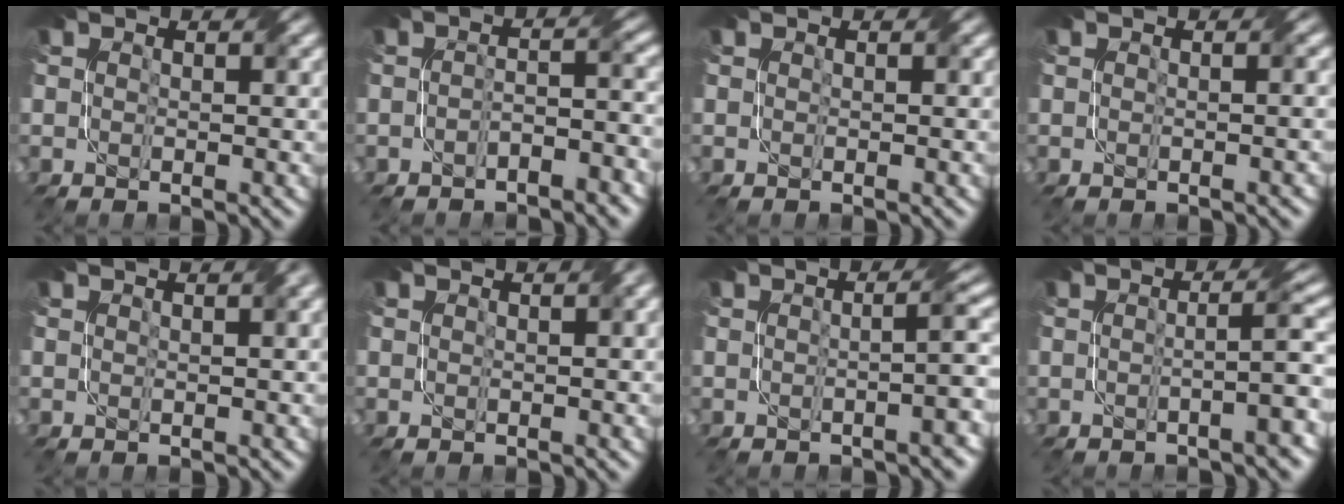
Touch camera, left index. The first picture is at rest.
{"total": 2.8, "force": [-1.8, 0.9, 2.0], "torque": [-0.035, 0.004, -0.031]}
{"total": 0.0}
{"total": 1.3, "force": [-0.2, 0.6, 1.2], "torque": [-0.004, -0.004, -0.007]}
{"total": 3.5, "force": [2.1, 1.4, 2.4], "torque": [-0.013, 0.013, 0.004]}
{"total": 2.2, "force": [1.2, 0.7, 1.6], "torque": [-0.013, 0.006, 0.008]}
{"total": 3.9, "force": [-0.6, 1.0, 3.7], "torque": [-0.027, 0.013, -0.013]}
{"total": 4.4, "force": [-0.8, 0.8, 4.3], "torque": [-0.049, 0.014, -0.021]}